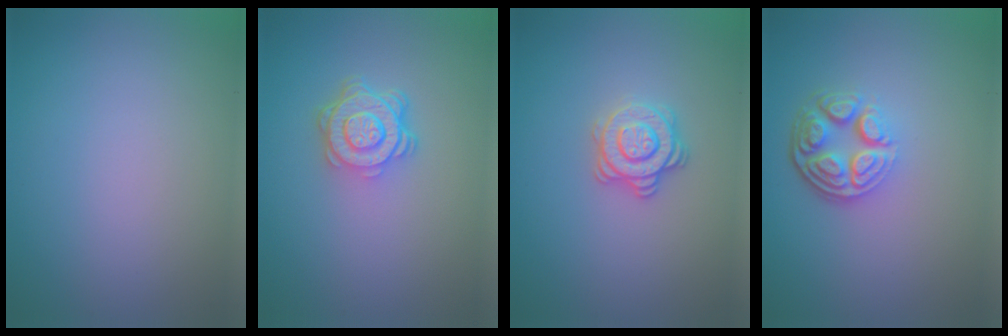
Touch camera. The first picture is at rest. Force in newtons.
{"total": 4.5, "press": 3.3, "slide": 3.0}
{"total": 2.8, "press": 2.6, "slide": 1.0}
{"total": 4.6, "press": 3.5, "slide": 3.1}